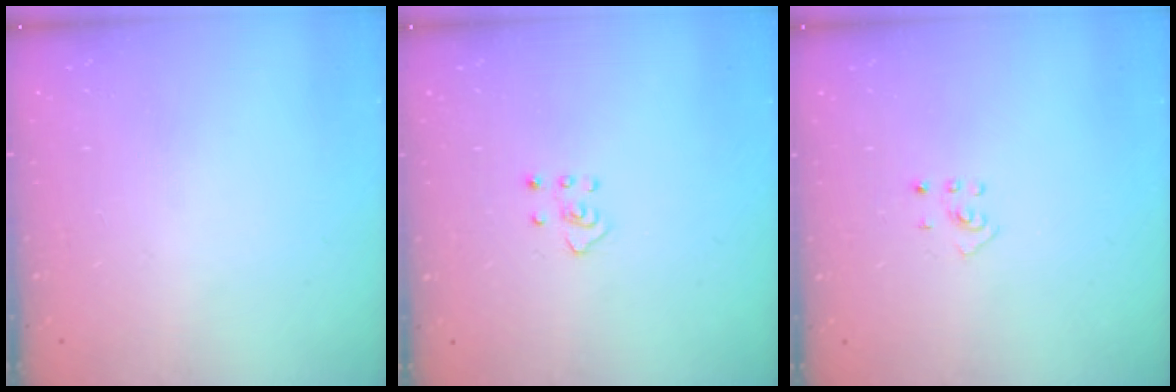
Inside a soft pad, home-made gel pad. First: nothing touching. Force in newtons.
{"total": 3.4, "press": 3.3, "slide": 0.6}
{"total": 2.7, "press": 2.6, "slide": 0.6}